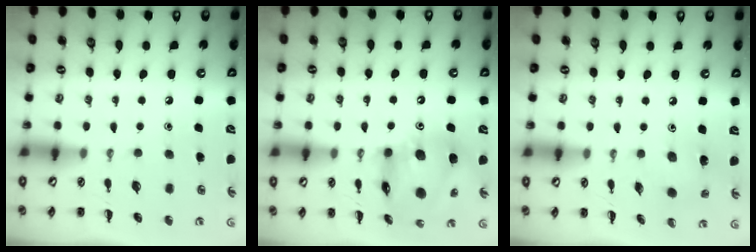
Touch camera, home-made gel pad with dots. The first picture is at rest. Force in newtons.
{"total": 13.9, "press": 13.3, "slide": 3.9}
{"total": 1.5, "press": 1.4, "slide": 0.5}